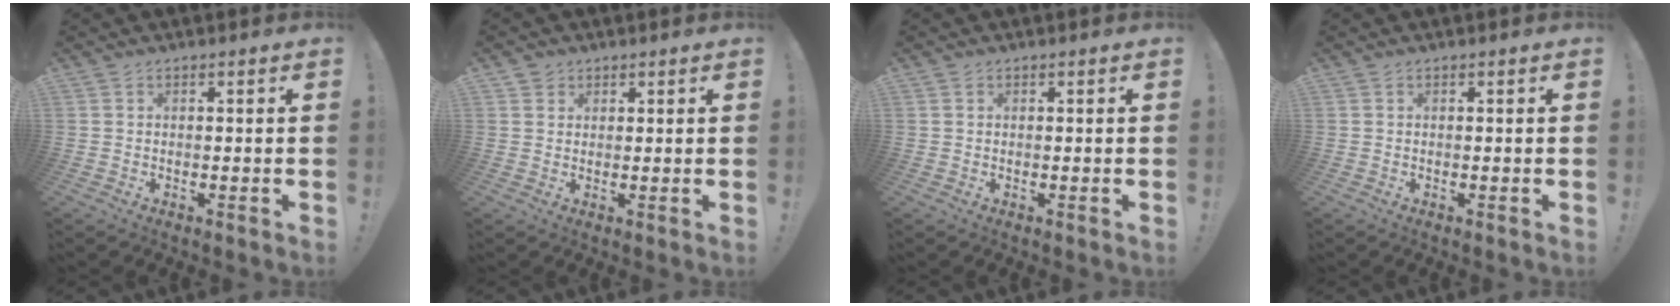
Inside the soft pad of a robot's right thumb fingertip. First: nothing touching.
{"total": 2.1, "force": [1.3, 1.7, 0.0], "torque": [0.000, -0.003, 0.024]}
{"total": 0.0}
{"total": 0.0}